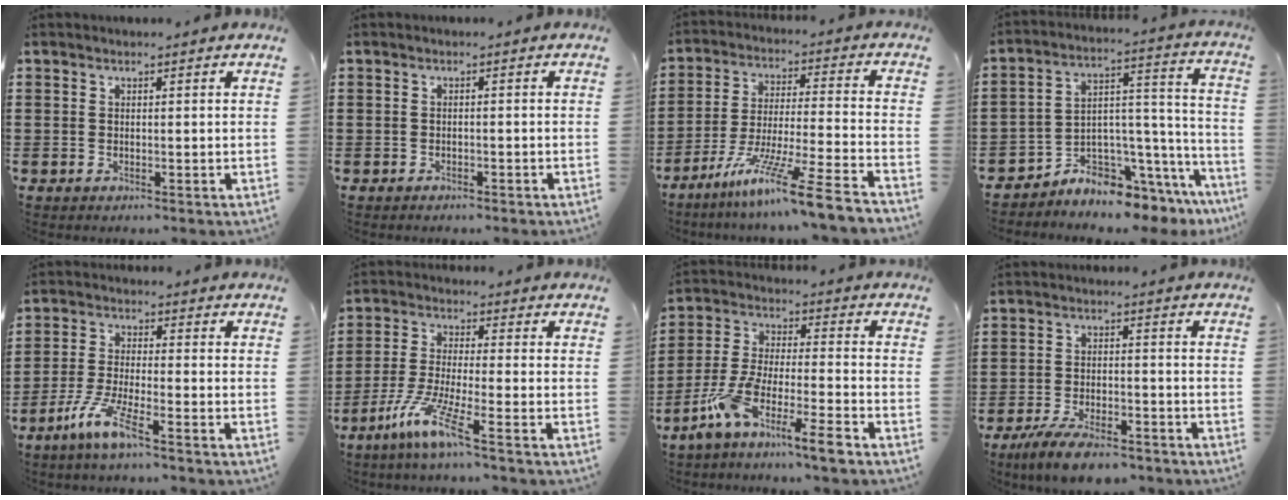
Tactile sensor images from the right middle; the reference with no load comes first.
{"total": 0.8, "force": [-0.7, 0.2, 0.1], "torque": [-0.005, -0.002, -0.015]}
{"total": 12.2, "force": [-9.6, -0.9, 7.5], "torque": [-0.135, 0.005, -0.185]}
{"total": 5.1, "force": [-4.9, 1.4, 0.1], "torque": [-0.010, -0.011, -0.094]}
{"total": 6.4, "force": [-4.1, 0.5, 4.9], "torque": [-0.112, -0.014, -0.079]}
{"total": 8.0, "force": [-5.1, 0.3, 6.2], "torque": [-0.139, -0.017, -0.100]}
{"total": 9.3, "force": [-7.4, 0.3, 5.6], "torque": [-0.131, -0.009, -0.152]}
{"total": 6.2, "force": [-5.3, 1.2, 2.9], "torque": [-0.064, -0.002, -0.103]}